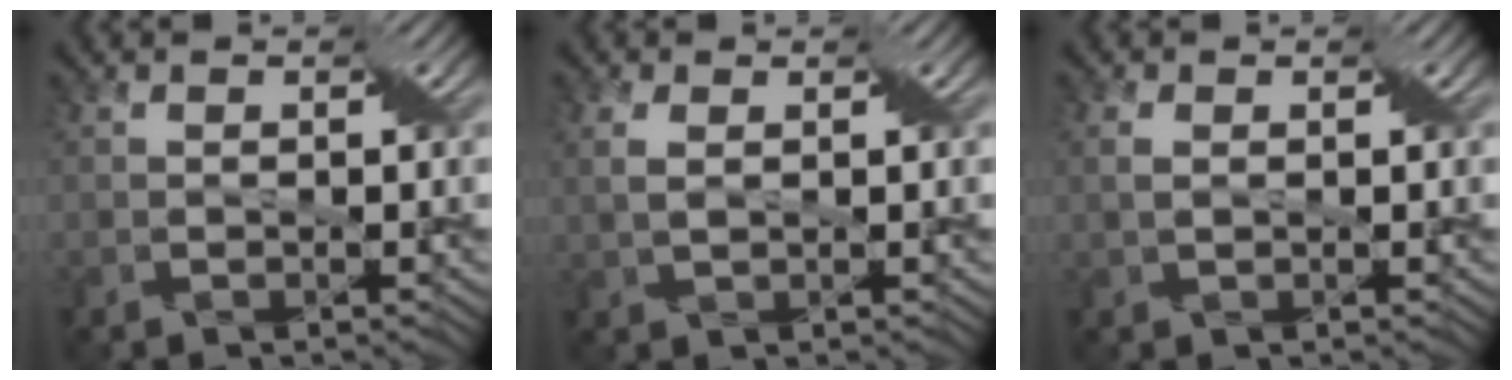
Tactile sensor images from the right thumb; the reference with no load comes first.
{"total": 2.5, "force": [0.8, 1.3, 2.0], "torque": [-0.053, 0.004, 0.018]}
{"total": 1.9, "force": [0.4, 1.1, 1.4], "torque": [-0.035, 0.003, 0.009]}